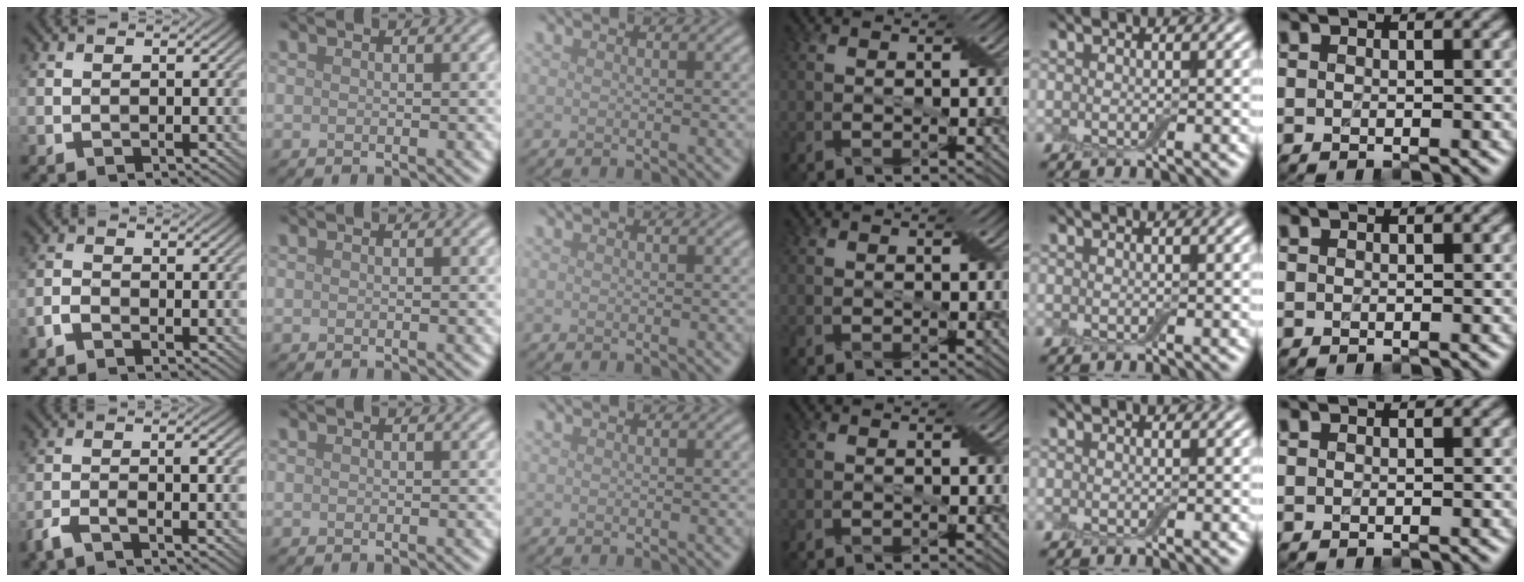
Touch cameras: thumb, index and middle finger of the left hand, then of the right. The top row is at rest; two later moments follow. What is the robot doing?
{"motion": "extract", "object": "backpack"}